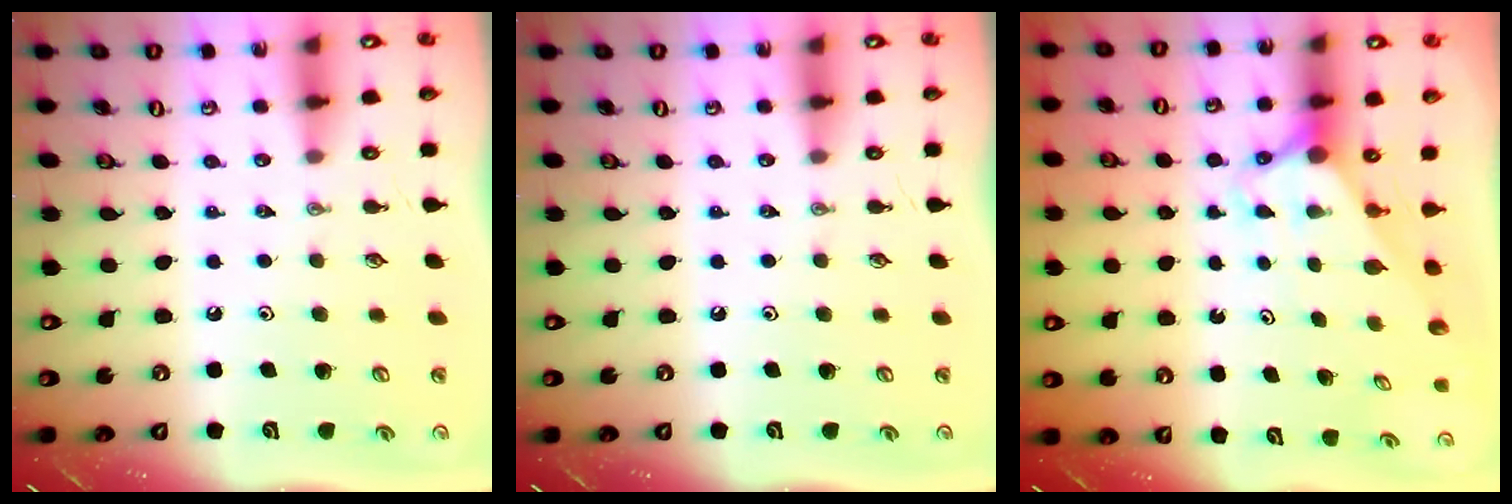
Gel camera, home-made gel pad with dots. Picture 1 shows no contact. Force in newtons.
{"total": 0.0}
{"total": 2.7, "press": 2.7, "slide": 0.0}